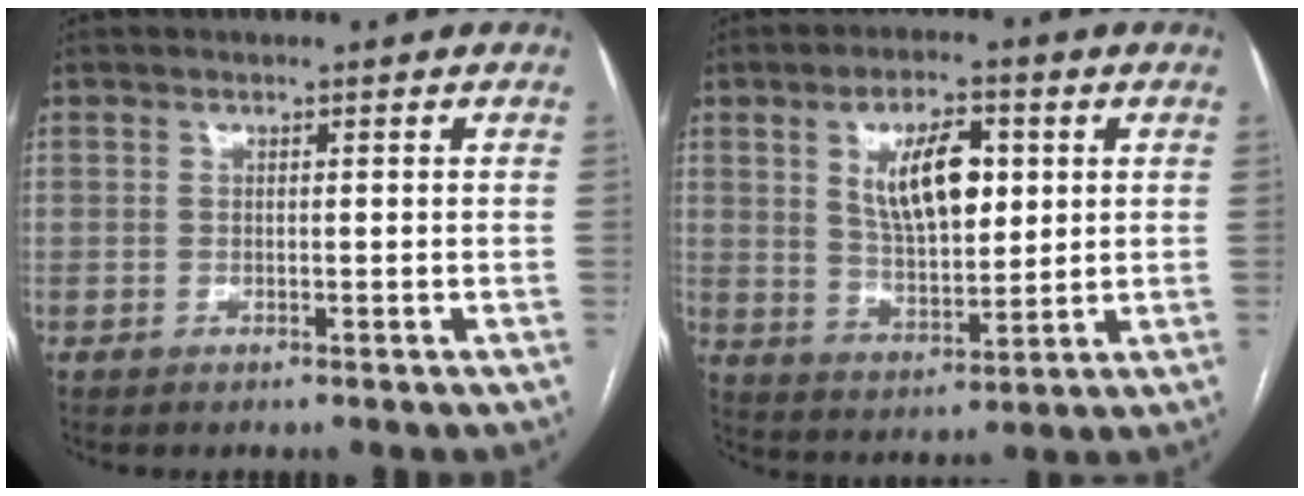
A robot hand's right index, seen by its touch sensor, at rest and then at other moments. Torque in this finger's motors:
{"motor_torque": [0.47, 0.18, 0.56, 0.08]}